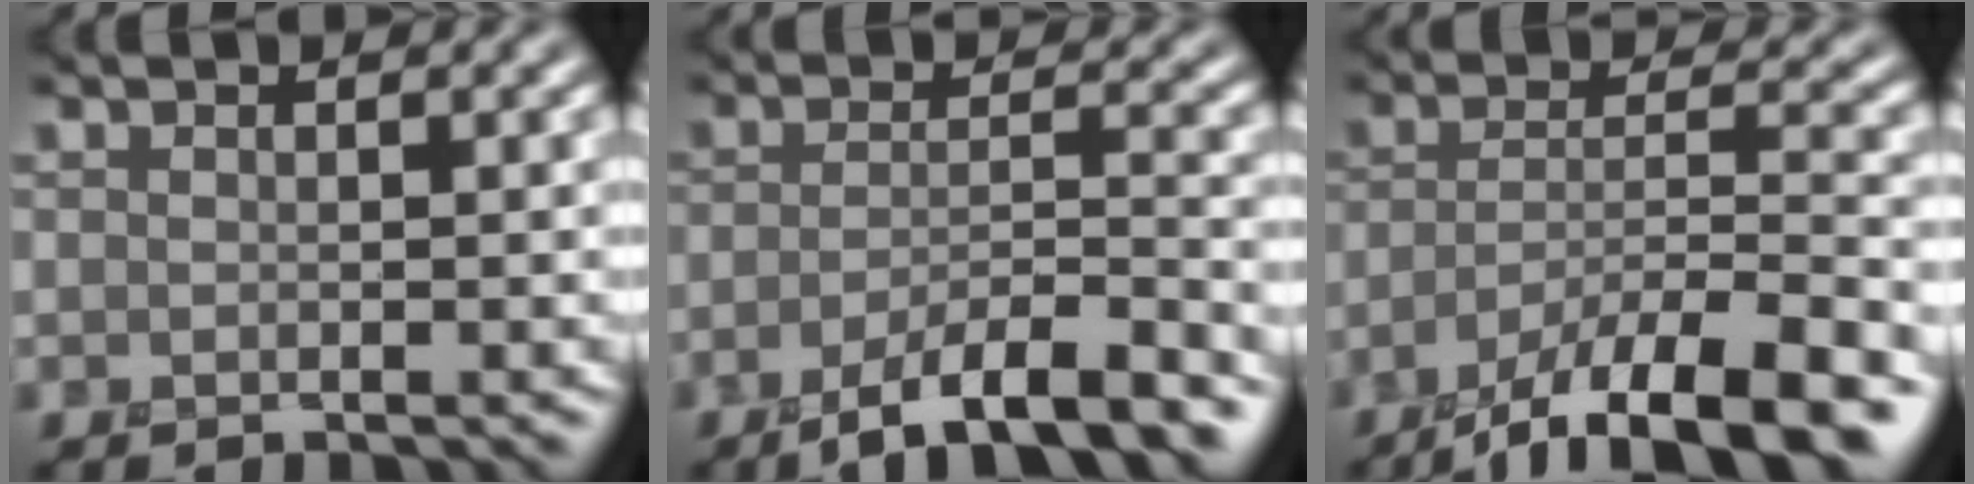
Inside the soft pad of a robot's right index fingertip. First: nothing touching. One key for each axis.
{"total": 7.9, "fx": -5.2, "fy": 1.7, "fz": 5.7, "tx": -0.085, "ty": -0.001, "tz": -0.091}
{"total": 11.3, "fx": -7.8, "fy": 2.9, "fz": 7.7, "tx": -0.125, "ty": -0.003, "tz": -0.129}